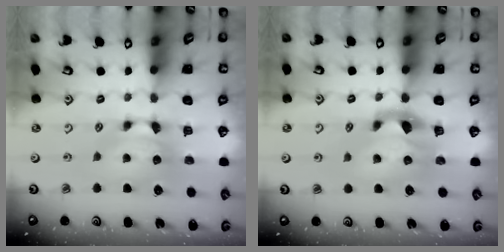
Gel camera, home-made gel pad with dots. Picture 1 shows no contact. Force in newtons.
{"total": 2.3, "press": 1.9, "slide": 1.2}